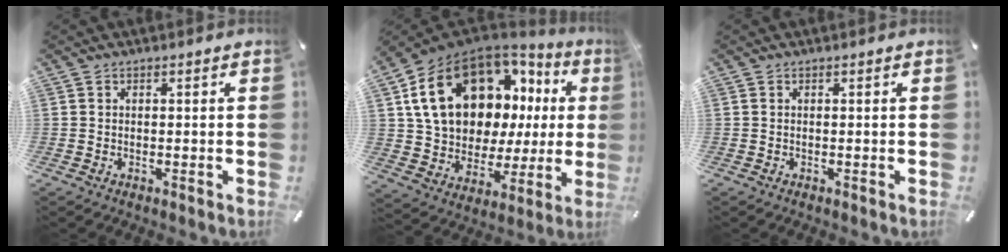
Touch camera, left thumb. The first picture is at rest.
{"total": 21.0, "force": [8.1, 14.5, 12.9], "torque": [-0.216, -0.043, 0.160]}
{"total": 0.0}